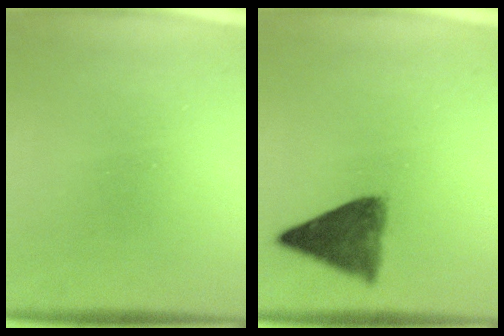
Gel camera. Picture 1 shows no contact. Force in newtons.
{"total": 7.7}